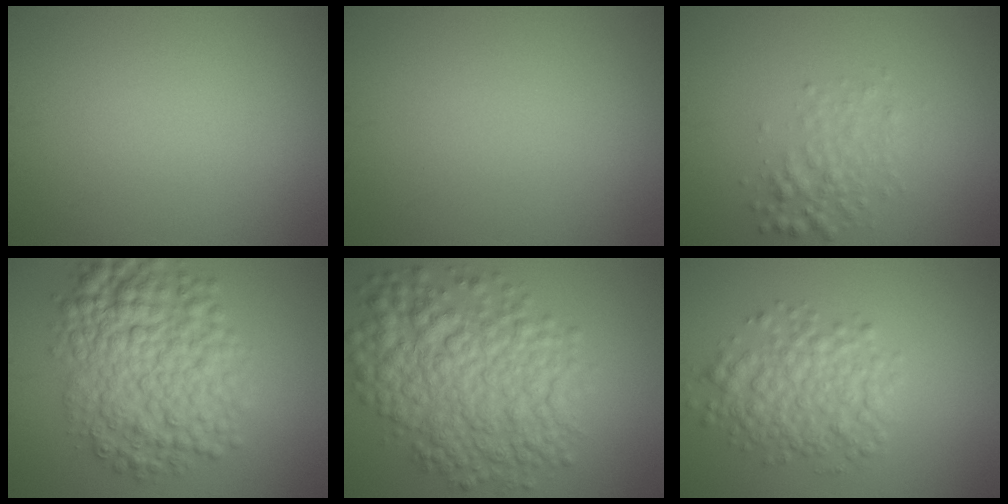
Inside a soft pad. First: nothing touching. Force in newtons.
{"total": 0.0}
{"total": 2.5, "press": 2.5, "slide": 0.0}
{"total": 9.1, "press": 9.1, "slide": 0.2}
{"total": 9.0, "press": 9.0, "slide": 0.1}
{"total": 4.8, "press": 4.8, "slide": 0.1}